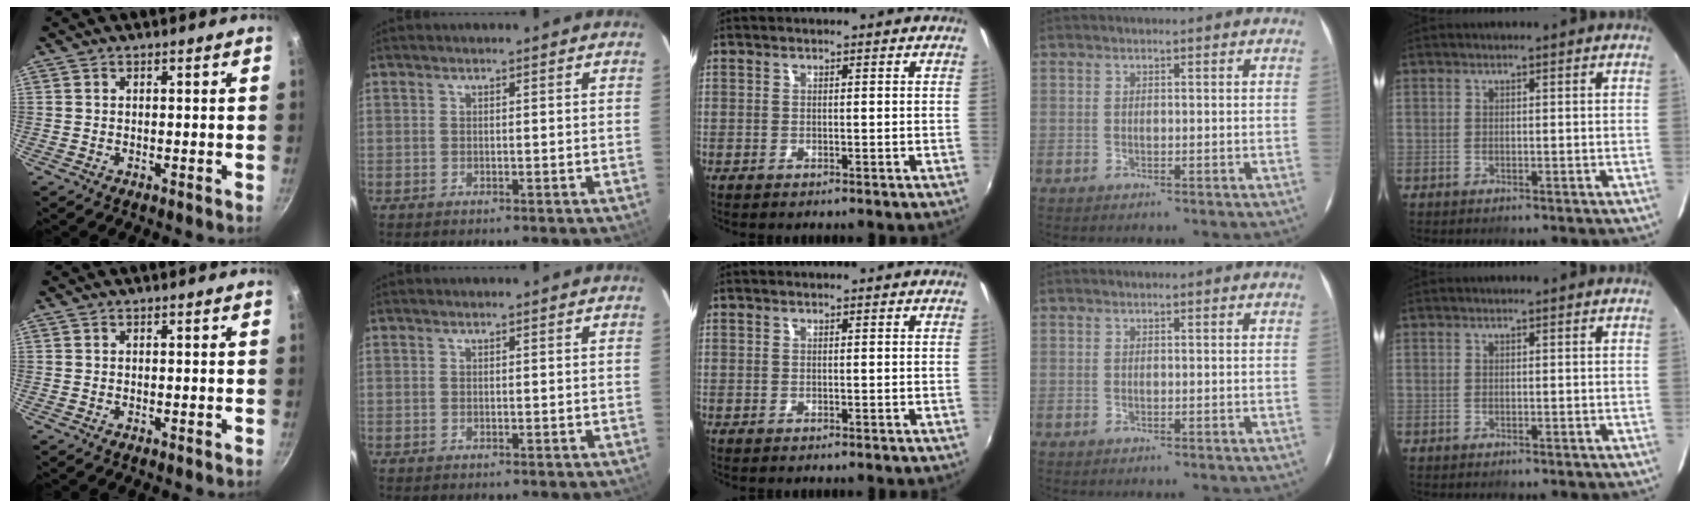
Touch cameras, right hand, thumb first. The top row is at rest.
{}